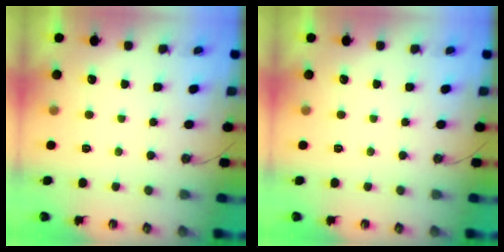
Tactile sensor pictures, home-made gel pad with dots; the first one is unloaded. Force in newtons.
{"total": 0.0}